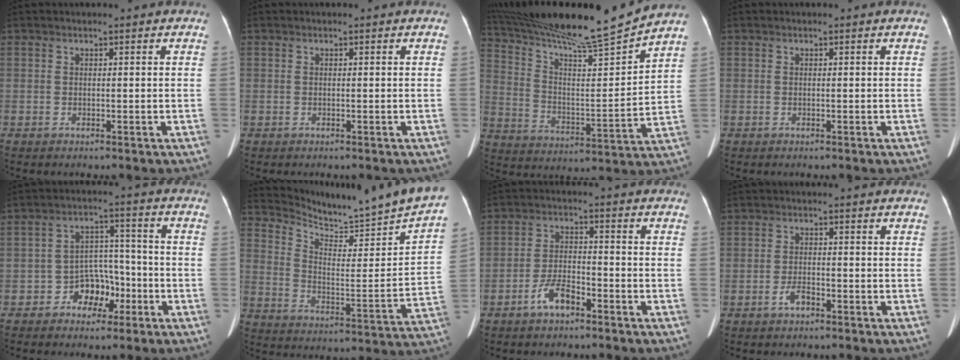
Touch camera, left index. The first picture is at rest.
{"total": 0.0}
{"total": 18.1, "force": [16.5, -1.6, 7.3], "torque": [-0.137, -0.028, 0.271]}
{"total": 0.0}
{"total": 6.2, "force": [-3.1, 4.3, 3.2], "torque": [-0.054, 0.026, -0.049]}
{"total": 21.3, "force": [20.1, -0.3, 7.0], "torque": [-0.125, -0.084, 0.280]}
{"total": 4.8, "force": [-3.2, 1.7, 3.2], "torque": [-0.069, 0.005, -0.059]}
{"total": 2.1, "force": [-1.3, 0.7, 1.4], "torque": [-0.030, 0.001, -0.024]}